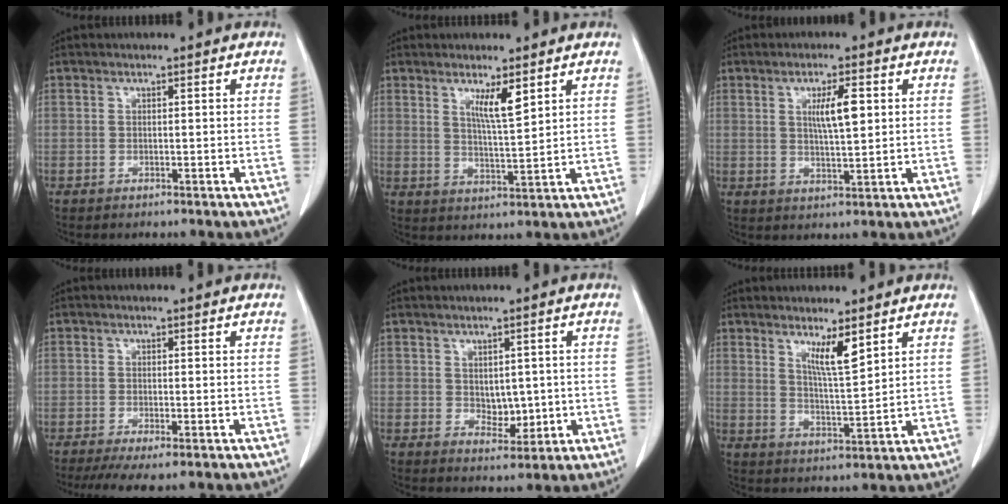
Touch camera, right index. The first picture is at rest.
{"total": 5.0, "force": [2.7, 0.2, 4.1], "torque": [-0.073, -0.010, 0.050]}
{"total": 5.4, "force": [1.5, 0.9, 5.1], "torque": [-0.092, -0.001, 0.027]}
{"total": 5.5, "force": [-4.0, 0.7, 3.7], "torque": [-0.055, -0.015, -0.065]}
{"total": 3.8, "force": [0.2, 2.5, 2.8], "torque": [-0.039, -0.006, 0.015]}
{"total": 5.4, "force": [3.4, 0.2, 4.2], "torque": [-0.073, -0.016, 0.062]}